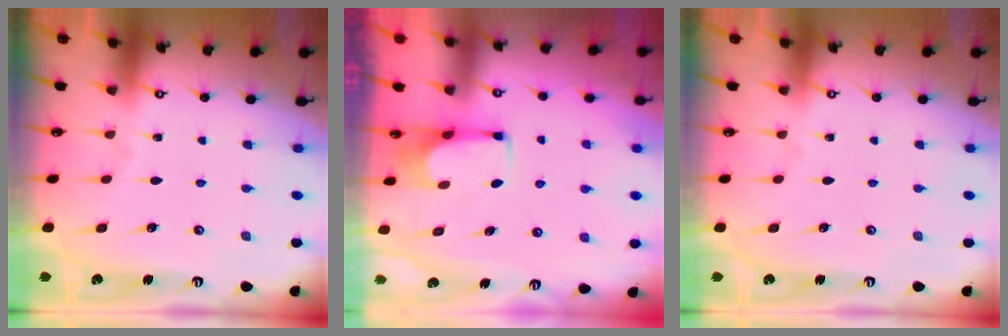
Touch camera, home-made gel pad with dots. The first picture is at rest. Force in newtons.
{"total": 5.9, "press": 5.9, "slide": 0.3}
{"total": 0.0}